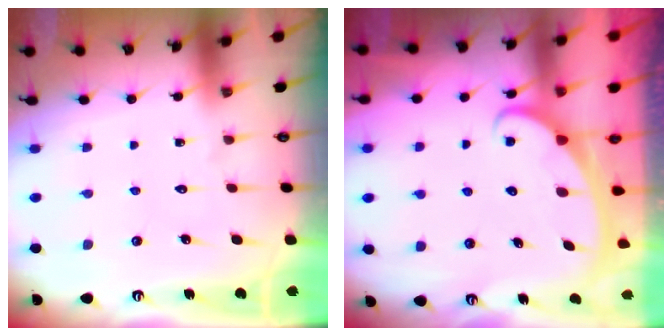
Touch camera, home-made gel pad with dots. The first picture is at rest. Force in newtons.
{"total": 2.5, "press": 2.4, "slide": 0.4}